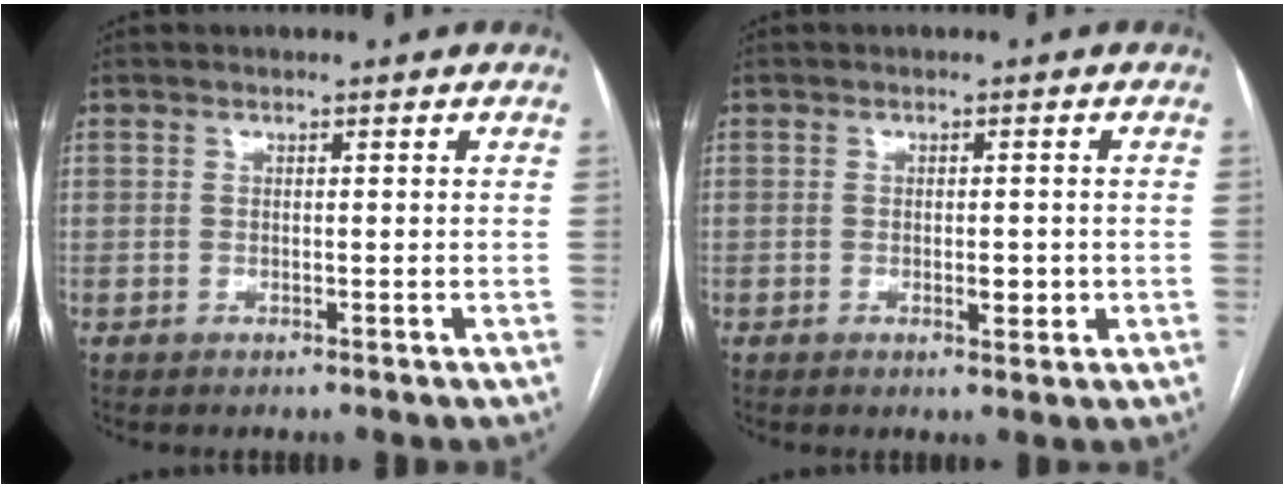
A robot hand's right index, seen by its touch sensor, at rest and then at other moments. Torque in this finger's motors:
{"motor_torque": [0.05, 0.07, 0.05, 0.02]}